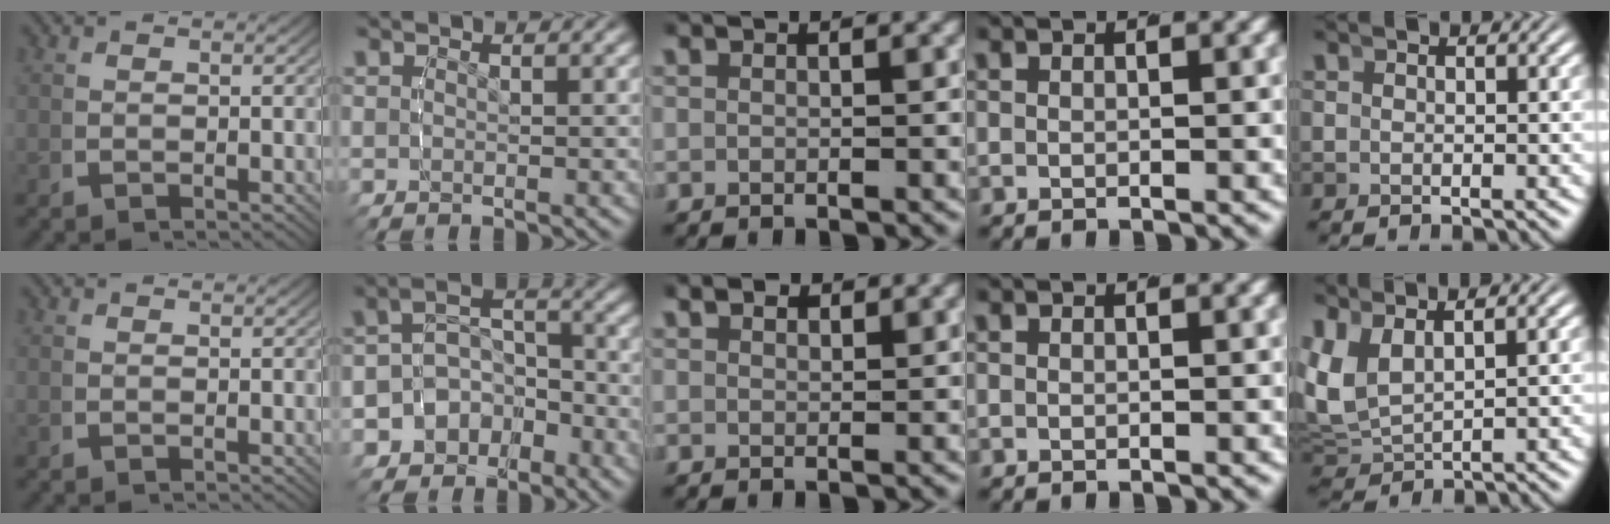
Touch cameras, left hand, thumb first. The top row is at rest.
{"index": {"total": 9.9, "force": [-4.4, 8.2, 3.2], "torque": [-0.072, -0.041, -0.082]}, "middle": {"total": 1.6, "force": [1.3, 0.7, 0.6], "torque": [-0.005, -0.001, 0.022]}, "little": {"total": 6.6, "force": [1.0, 5.4, 3.7], "torque": [-0.117, -0.013, 0.028]}}